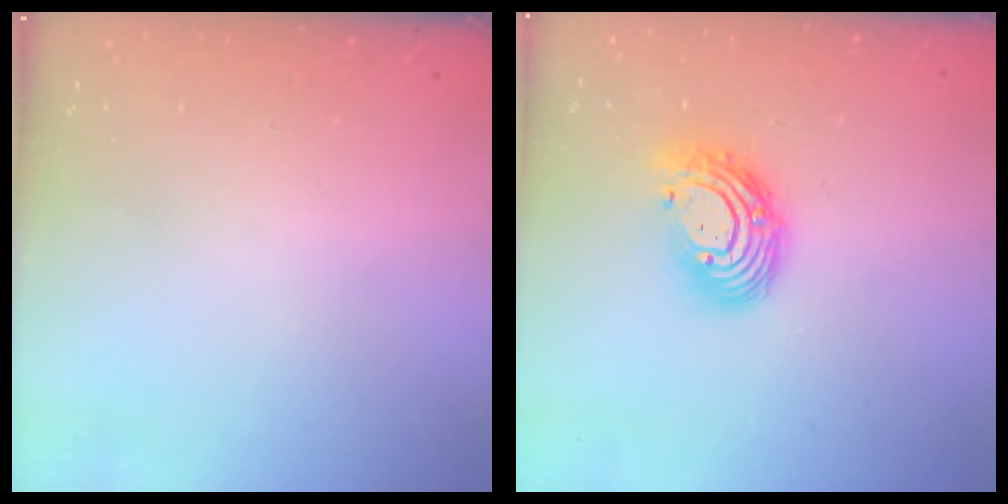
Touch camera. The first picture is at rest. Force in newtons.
{"total": 12.1, "press": 12.0, "slide": 1.1}